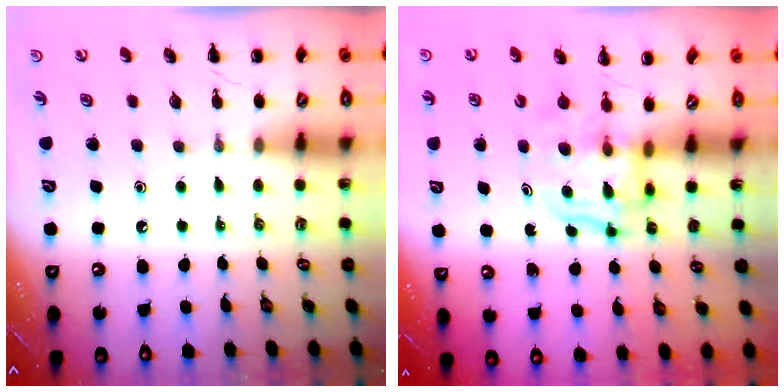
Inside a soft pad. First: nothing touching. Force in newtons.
{"total": 3.5, "press": 3.5, "slide": 0.3}